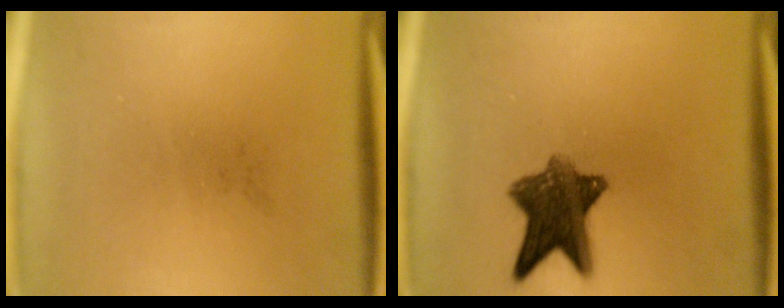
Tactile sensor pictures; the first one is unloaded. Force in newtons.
{"total": 8.9}